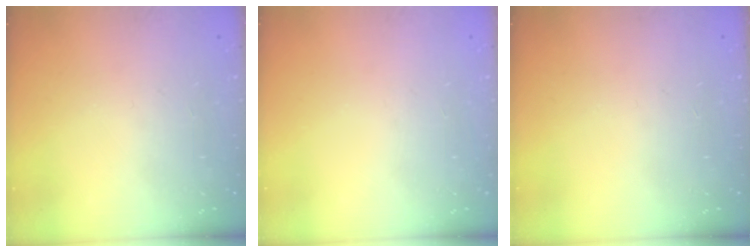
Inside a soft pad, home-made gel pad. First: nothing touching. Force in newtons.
{"total": 0.0}
{"total": 0.0}